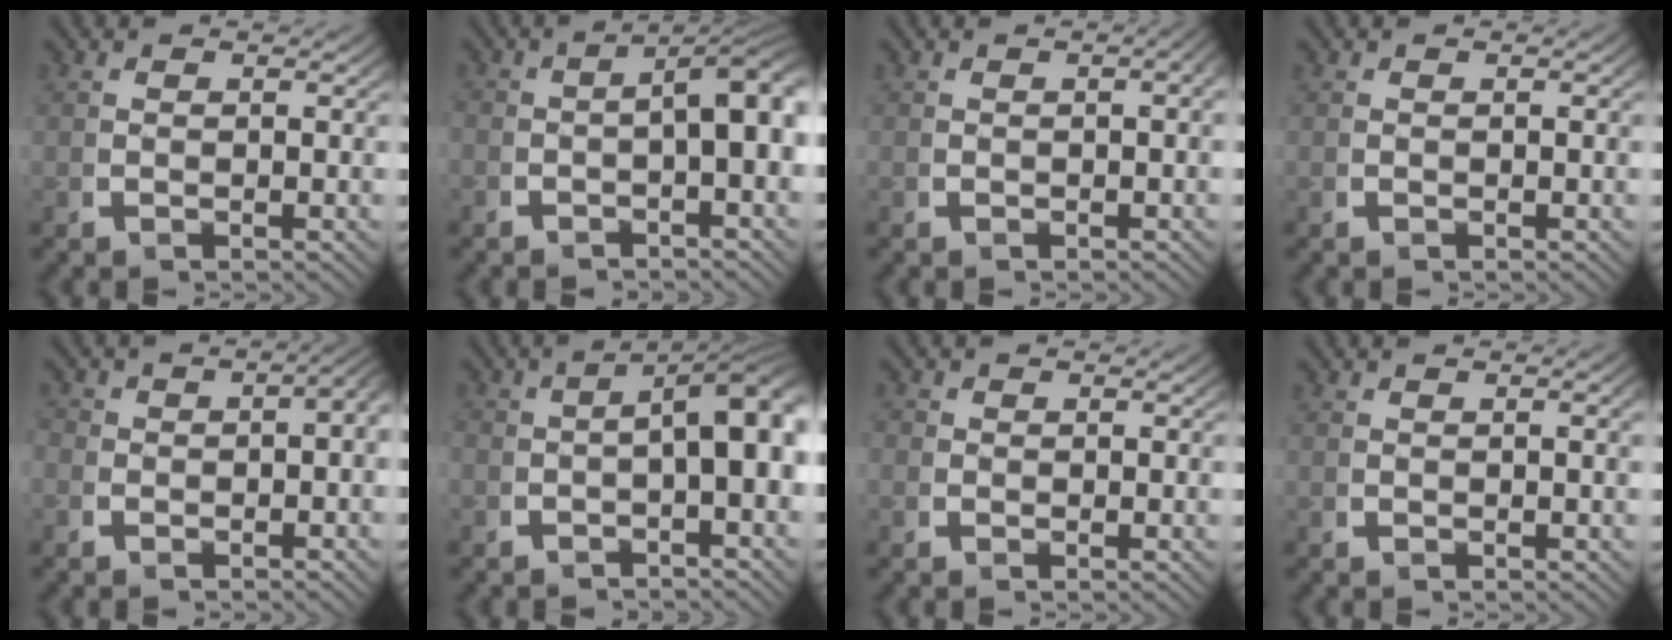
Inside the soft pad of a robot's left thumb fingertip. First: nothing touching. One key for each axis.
{"total": 5.9, "fx": -0.7, "fy": 2.8, "fz": 5.2, "tx": -0.060, "ty": -0.004, "tz": -0.014}
{"total": 1.9, "fx": -0.1, "fy": 0.7, "fz": 1.8, "tx": -0.019, "ty": 0.008, "tz": -0.005}
{"total": 0.0}
{"total": 4.0, "fx": -0.7, "fy": 2.7, "fz": 2.9, "tx": -0.031, "ty": 0.004, "tz": -0.021}
{"total": 6.6, "fx": -1.0, "fy": 3.2, "fz": 5.7, "tx": -0.071, "ty": -0.008, "tz": -0.016}
{"total": 0.9, "fx": -0.2, "fy": 0.9, "fz": 0.1, "tx": -0.002, "ty": -0.005, "tz": -0.009}
{"total": 0.6, "fx": -0.1, "fy": 0.2, "fz": 0.6, "tx": -0.010, "ty": 0.001, "tz": -0.001}